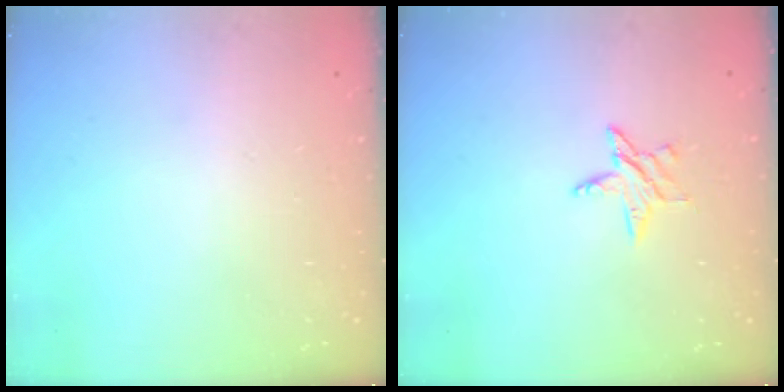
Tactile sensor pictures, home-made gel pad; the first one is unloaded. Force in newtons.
{"total": 5.3, "press": 5.3, "slide": 0.6}